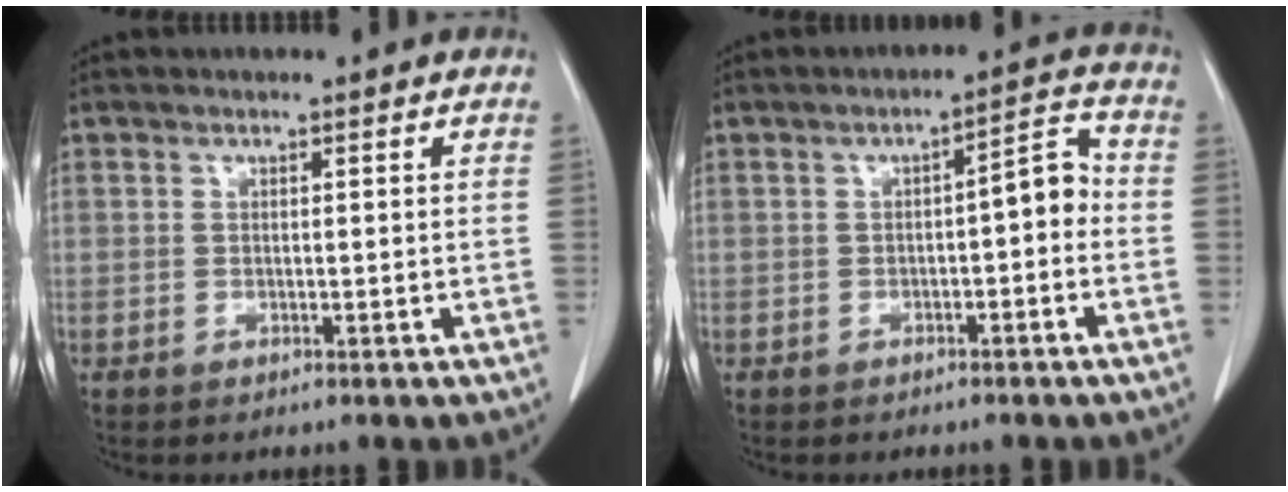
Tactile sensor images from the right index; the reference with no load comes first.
{"total": 5.1, "force": [-0.8, 1.5, 4.8], "torque": [-0.061, 0.026, -0.013]}